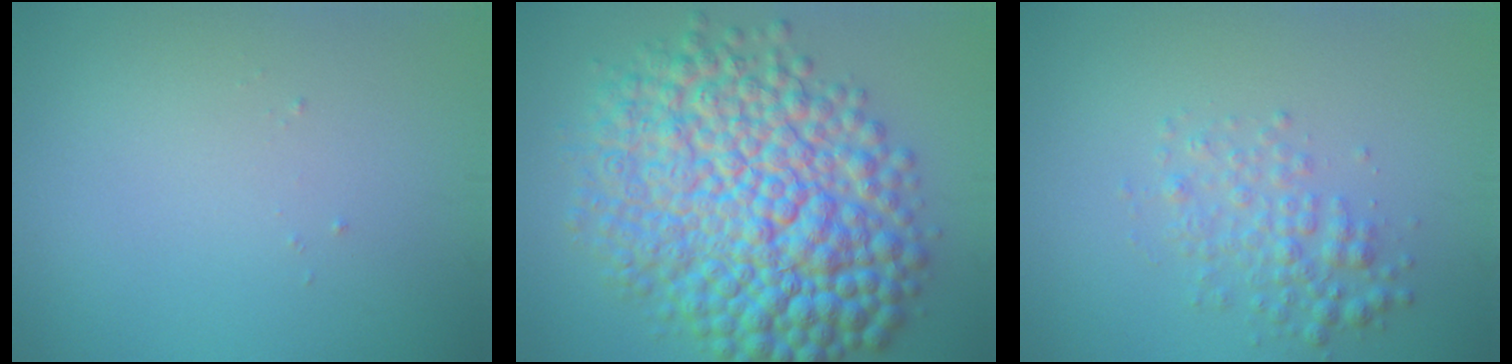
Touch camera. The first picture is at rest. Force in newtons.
{"total": 13.8, "press": 13.8, "slide": 0.0}
{"total": 2.6, "press": 2.6, "slide": 0.1}